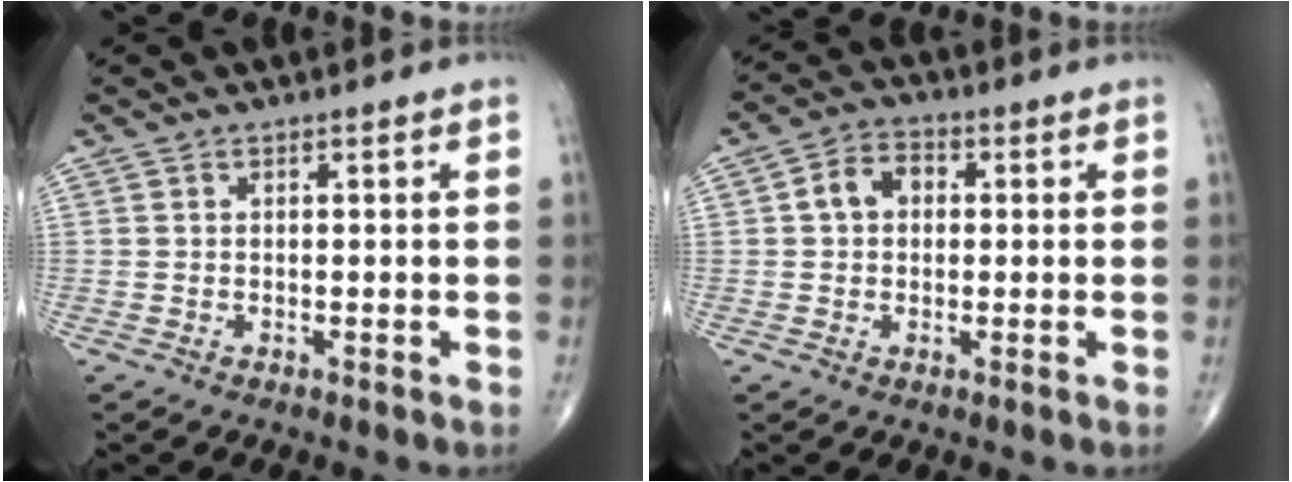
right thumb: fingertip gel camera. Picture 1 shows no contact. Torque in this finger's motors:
{"motor_torque": [-0.27, 0.45, 0.15, 0.10, 0.10]}